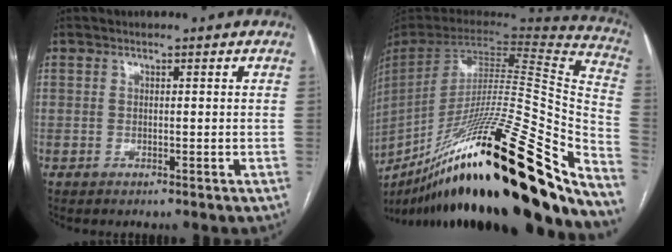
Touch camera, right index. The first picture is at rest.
{"total": 45.6, "force": [-28.9, 5.1, 34.9], "torque": [-0.504, -0.073, -0.446]}